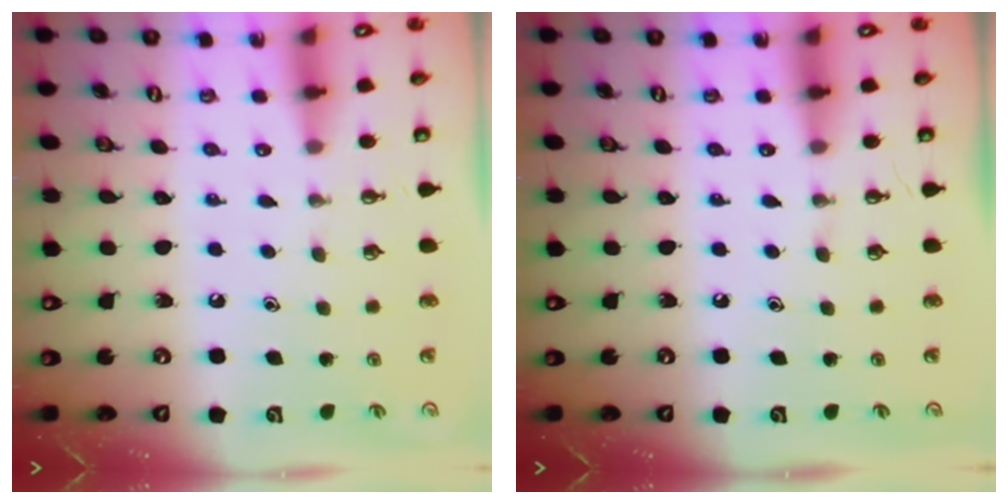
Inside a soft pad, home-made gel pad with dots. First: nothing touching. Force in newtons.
{"total": 0.0}